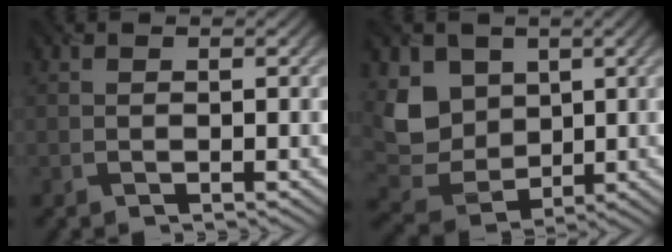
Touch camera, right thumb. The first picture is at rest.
{"total": 8.2, "force": [2.6, 6.6, 4.2], "torque": [-0.118, -0.015, 0.049]}